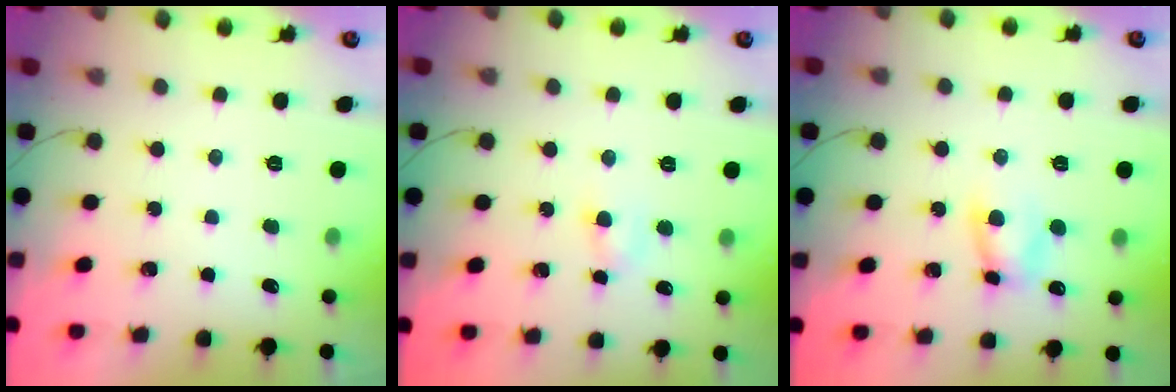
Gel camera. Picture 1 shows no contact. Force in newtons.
{"total": 3.5, "press": 3.3, "slide": 1.0}
{"total": 5.7, "press": 5.7, "slide": 0.1}